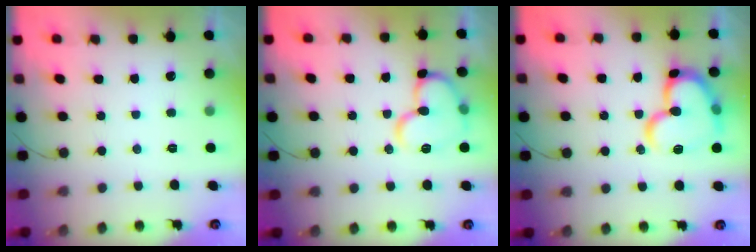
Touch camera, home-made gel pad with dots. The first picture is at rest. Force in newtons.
{"total": 13.3, "press": 13.3, "slide": 1.0}
{"total": 18.3, "press": 18.2, "slide": 2.0}